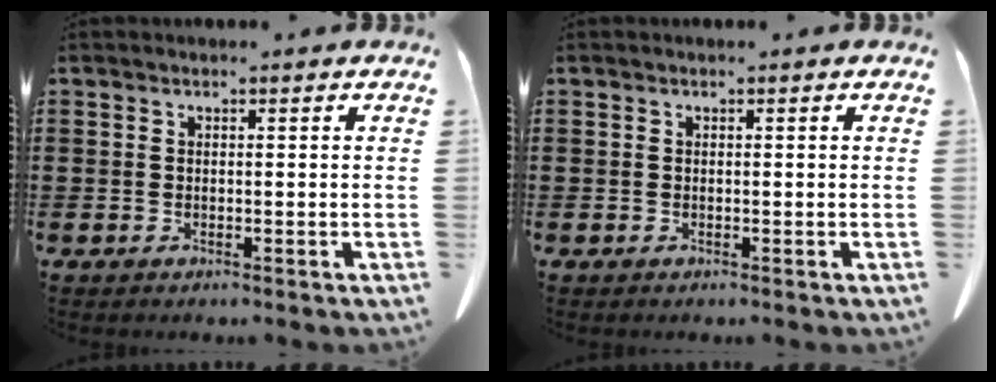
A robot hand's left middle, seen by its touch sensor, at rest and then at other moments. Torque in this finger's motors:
{"motor_torque": [-0.03, 0.03, 0.03, -0.01]}